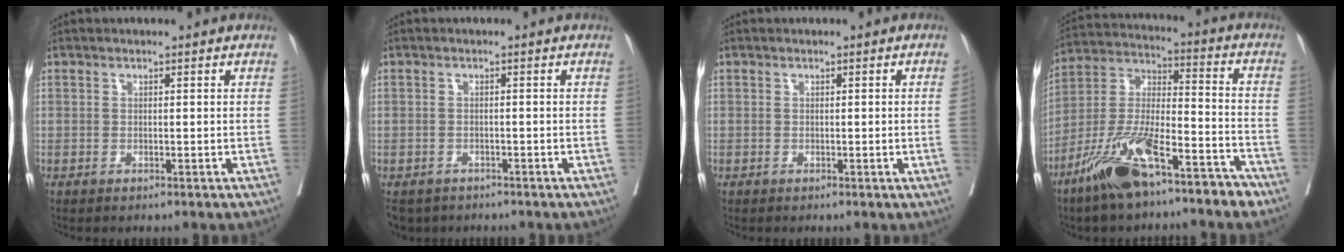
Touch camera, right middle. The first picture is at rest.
{"total": 4.7, "force": [-3.6, 2.9, 0.7], "torque": [-0.009, -0.004, -0.054]}
{"total": 1.6, "force": [-0.1, -0.7, 1.5], "torque": [-0.023, -0.004, 0.002]}
{"total": 15.8, "force": [-10.9, 3.5, 11.0], "torque": [-0.225, -0.004, -0.198]}